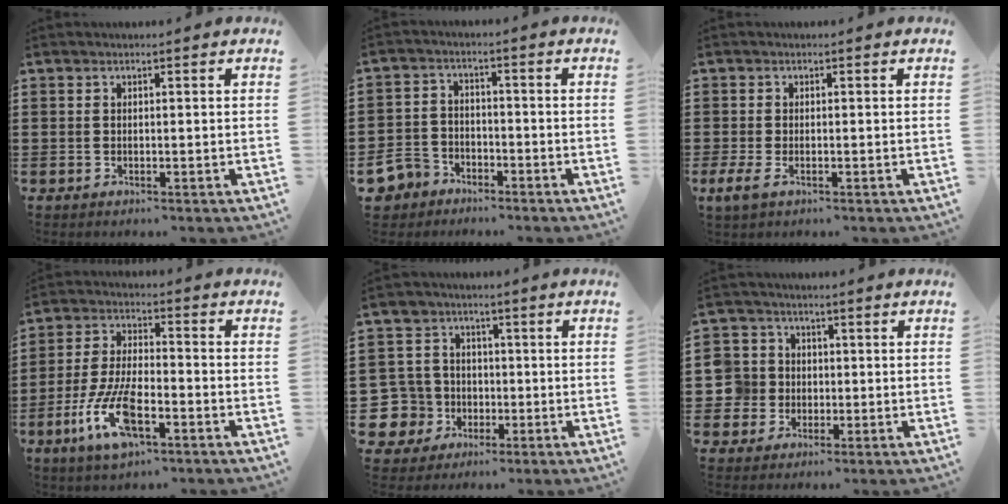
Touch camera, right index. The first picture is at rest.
{"total": 5.2, "force": [-4.1, 3.1, 1.0], "torque": [-0.058, 0.003, -0.090]}
{"total": 1.7, "force": [-0.6, 0.6, 1.5], "torque": [-0.043, -0.009, -0.015]}
{"total": 10.4, "force": [-4.7, 3.6, 8.5], "torque": [-0.195, -0.008, -0.087]}
{"total": 9.5, "force": [-2.2, 8.9, 2.4], "torque": [-0.126, 0.009, -0.044]}
{"total": 6.1, "force": [-0.5, 5.9, 1.0], "torque": [-0.065, 0.008, -0.015]}